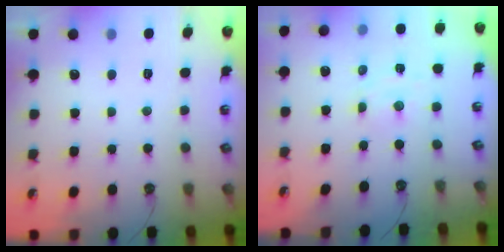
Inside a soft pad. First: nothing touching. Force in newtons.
{"total": 2.3, "press": 2.3, "slide": 0.5}